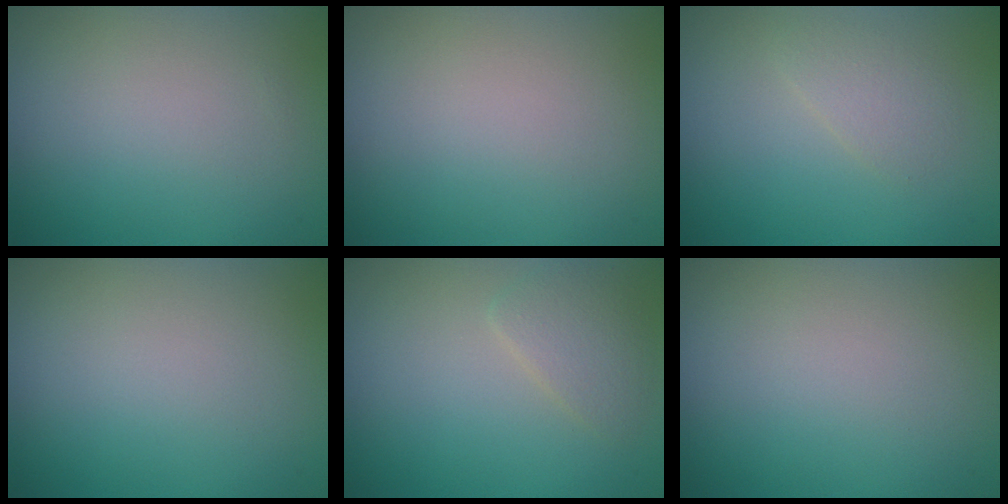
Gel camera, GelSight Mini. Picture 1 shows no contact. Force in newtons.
{"total": 0.0}
{"total": 1.3, "press": 1.3, "slide": 0.1}
{"total": 0.0}
{"total": 1.8, "press": 1.8, "slide": 0.1}
{"total": 0.0}